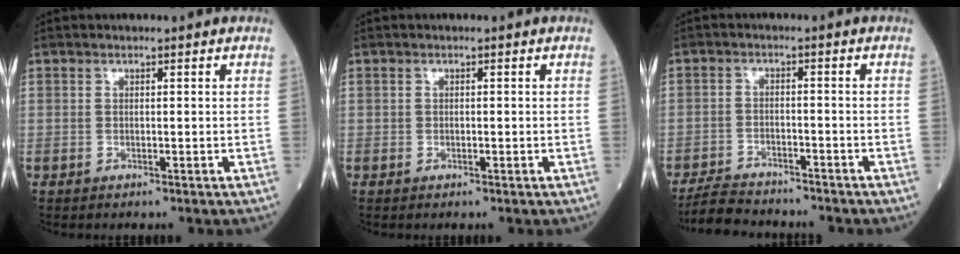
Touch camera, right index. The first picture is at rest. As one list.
[{"total": 0.6, "force": [-0.1, 0.5, 0.4], "torque": [-0.018, 0.006, -0.001]}, {"total": 8.2, "force": [-7.4, 2.4, 2.4], "torque": [-0.052, -0.011, -0.120]}]